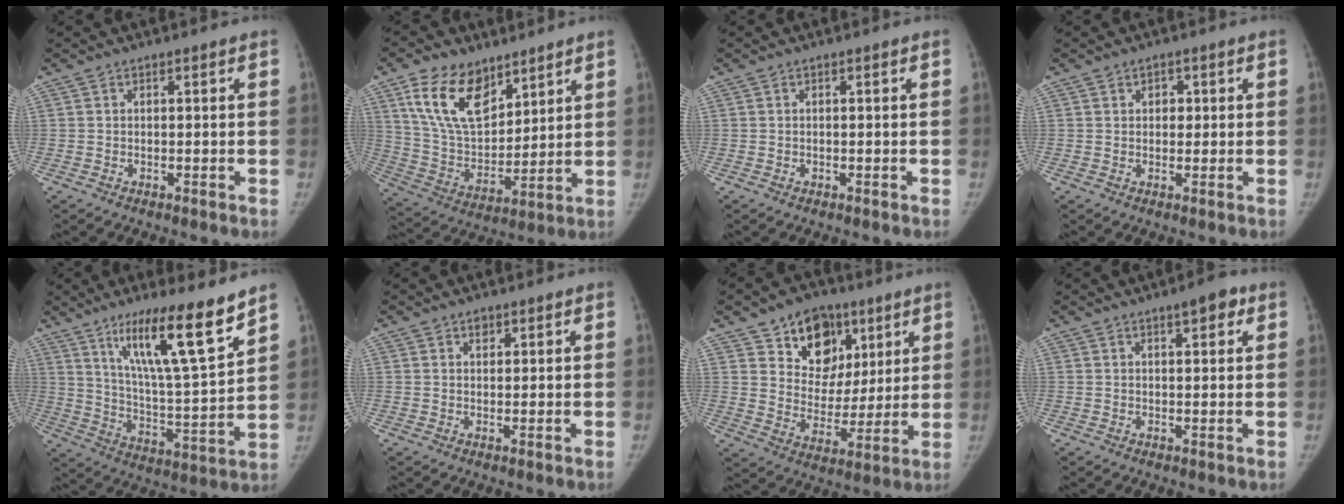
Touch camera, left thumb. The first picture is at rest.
{"total": 16.2, "force": [9.4, 9.2, 9.4], "torque": [-0.133, -0.044, 0.188]}
{"total": 0.0}
{"total": 2.3, "force": [0.6, 1.8, 1.2], "torque": [0.000, 0.001, 0.006]}
{"total": 18.1, "force": [11.8, 2.3, 13.5], "torque": [-0.204, -0.073, 0.205]}
{"total": 1.4, "force": [0.9, 1.0, 0.6], "torque": [0.003, -0.003, 0.012]}
{"total": 15.1, "force": [8.4, 10.8, 6.4], "torque": [-0.049, -0.033, 0.140]}
{"total": 3.9, "force": [2.0, 1.3, 3.0], "torque": [-0.030, -0.004, 0.024]}